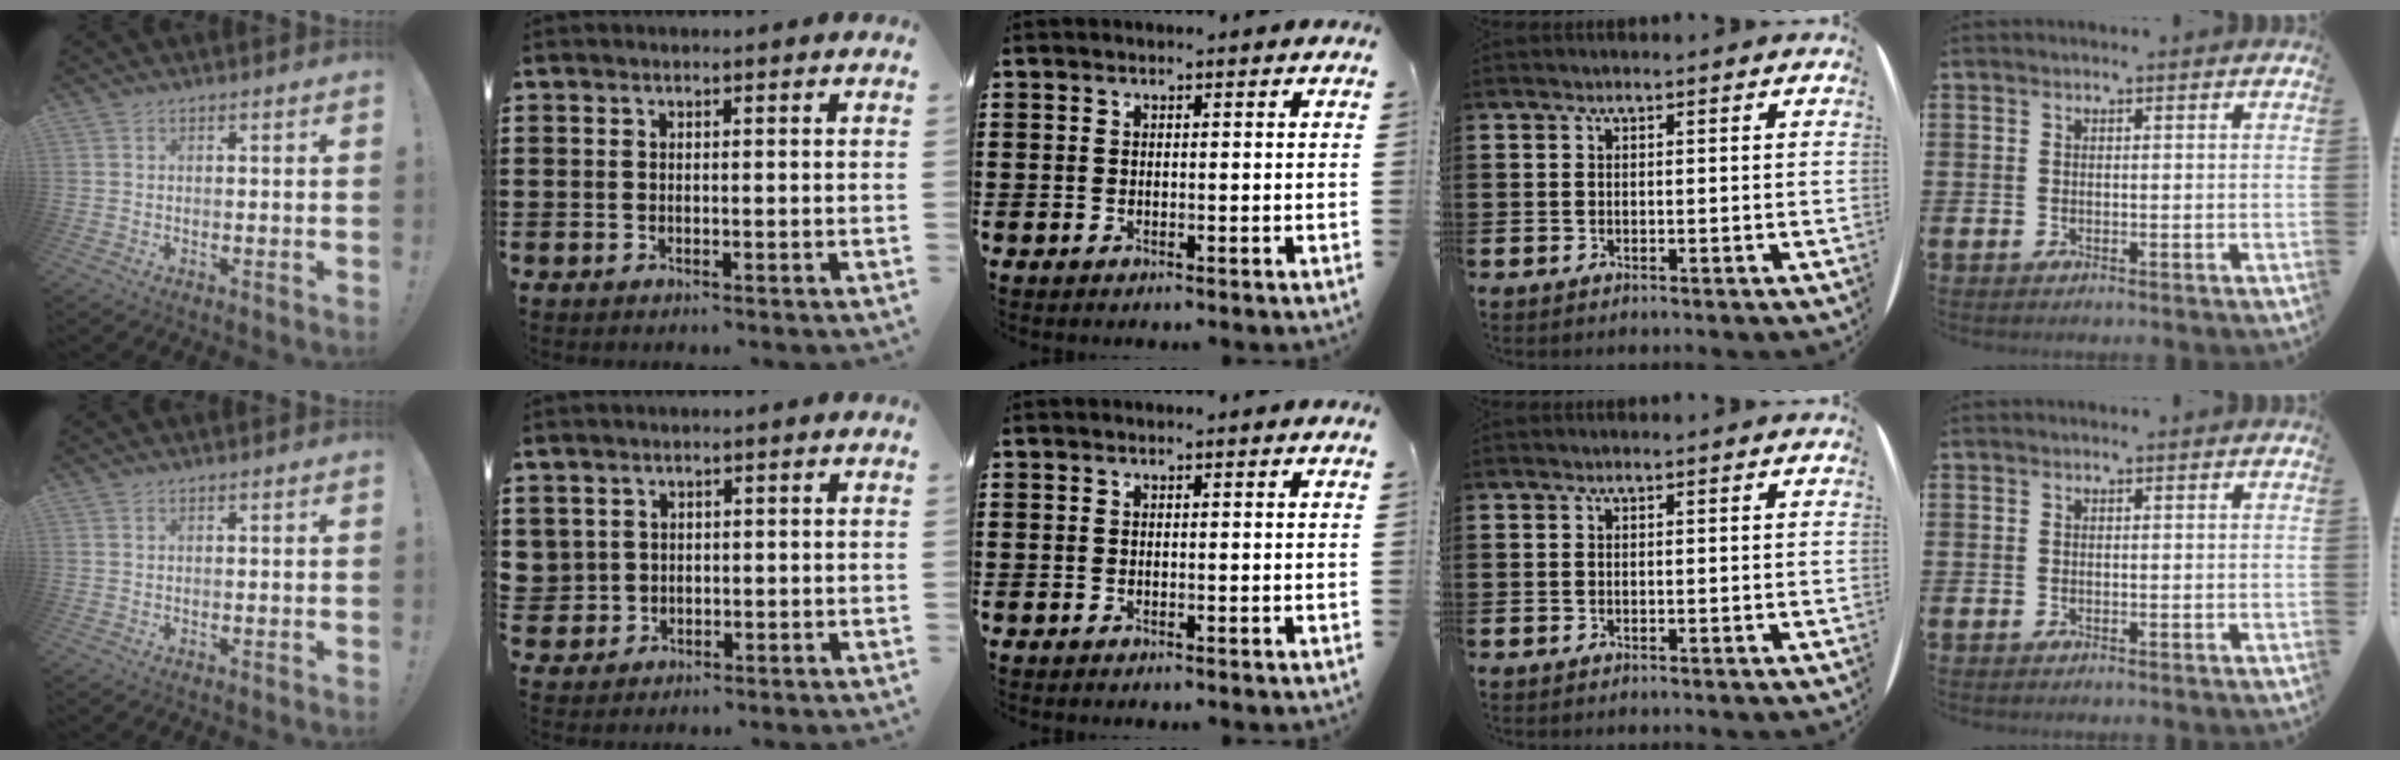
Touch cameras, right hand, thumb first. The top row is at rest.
{"index": {"total": 1.8, "force": [0.8, 1.6, -0.1], "torque": [-0.008, 0.009, 0.013]}}